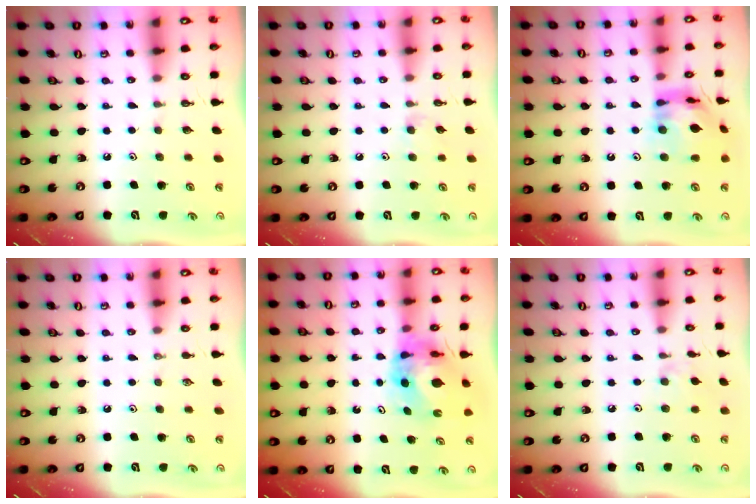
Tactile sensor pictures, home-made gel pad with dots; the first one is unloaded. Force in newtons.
{"total": 4.1, "press": 4.1, "slide": 0.6}
{"total": 13.0, "press": 12.9, "slide": 1.6}
{"total": 0.0}
{"total": 9.6, "press": 9.5, "slide": 1.0}
{"total": 2.5, "press": 2.5, "slide": 0.5}